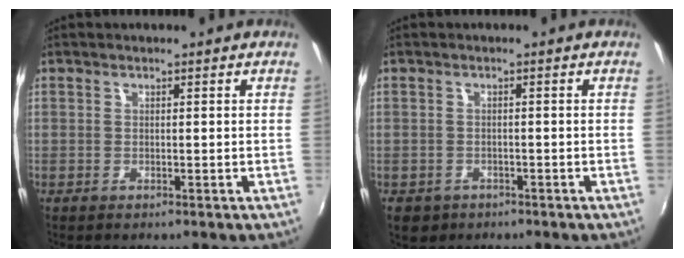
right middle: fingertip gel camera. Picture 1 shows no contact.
{"total": 3.9, "force": [-2.0, 3.0, 1.4], "torque": [-0.034, -0.009, -0.027]}